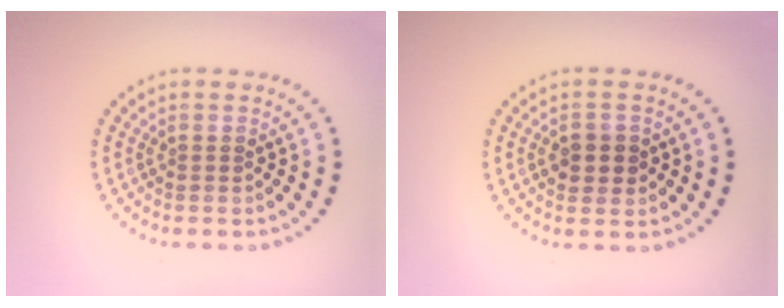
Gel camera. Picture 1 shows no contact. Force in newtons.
{"total": 2.3, "press": 2.3, "slide": 0.4}